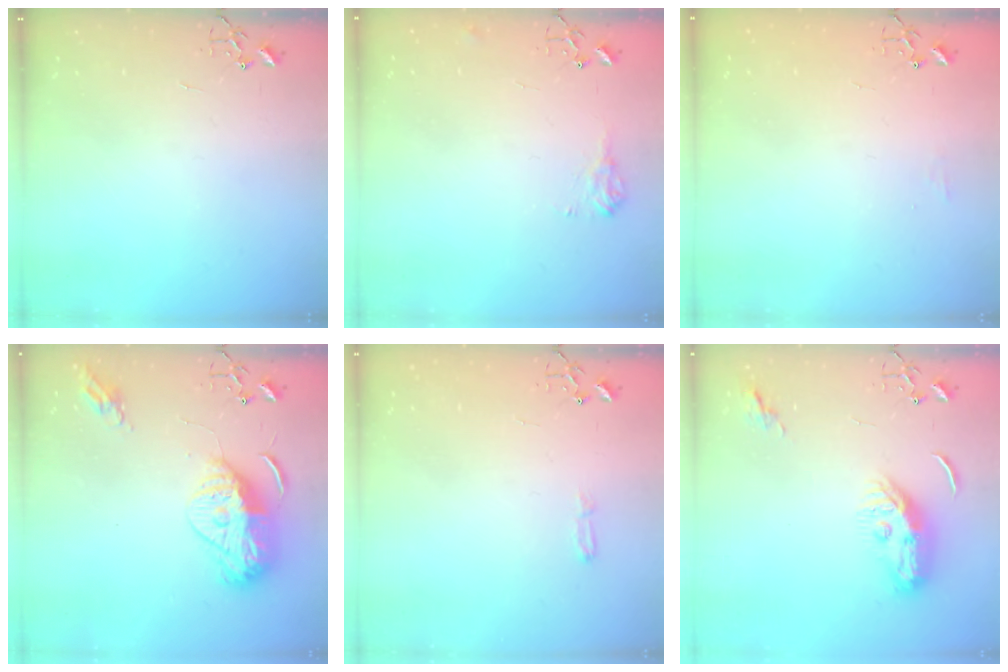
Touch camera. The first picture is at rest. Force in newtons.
{"total": 7.7, "press": 7.7, "slide": 0.1}
{"total": 5.1, "press": 5.1, "slide": 0.7}
{"total": 14.4, "press": 14.3, "slide": 1.2}
{"total": 4.0, "press": 3.9, "slide": 0.5}
{"total": 9.3, "press": 9.2, "slide": 1.2}